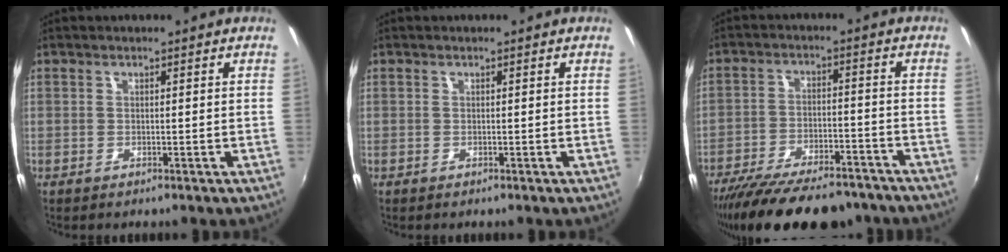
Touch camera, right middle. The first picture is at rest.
{"total": 0.0}
{"total": 21.3, "force": [-17.6, 6.3, 10.1], "torque": [-0.197, -0.029, -0.253]}